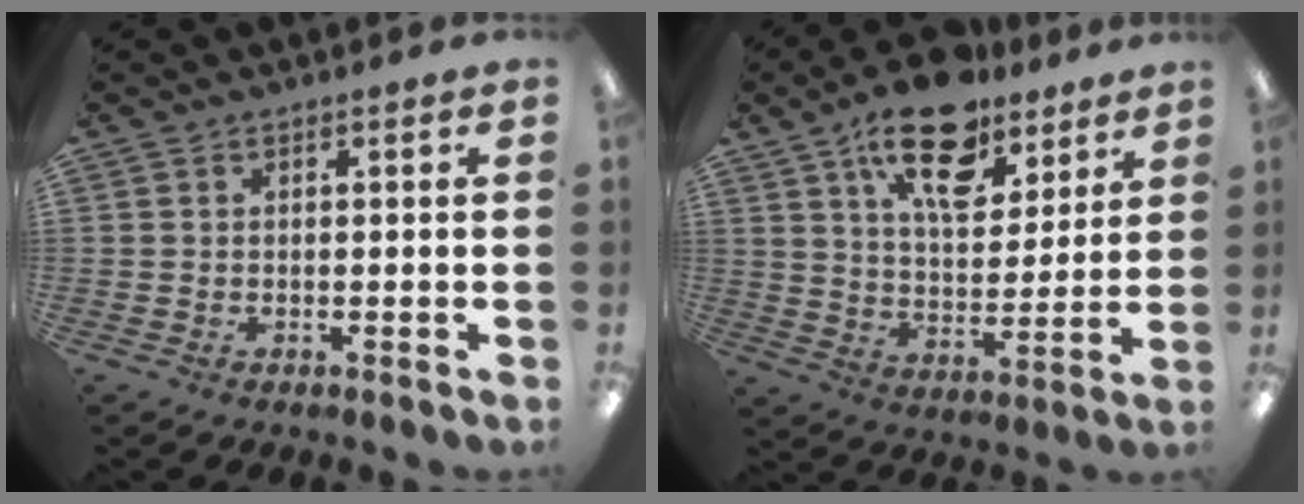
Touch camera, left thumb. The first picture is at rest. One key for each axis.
{"total": 18.0, "fx": 11.9, "fy": 8.6, "fz": 10.4, "tx": -0.162, "ty": -0.054, "tz": 0.203}